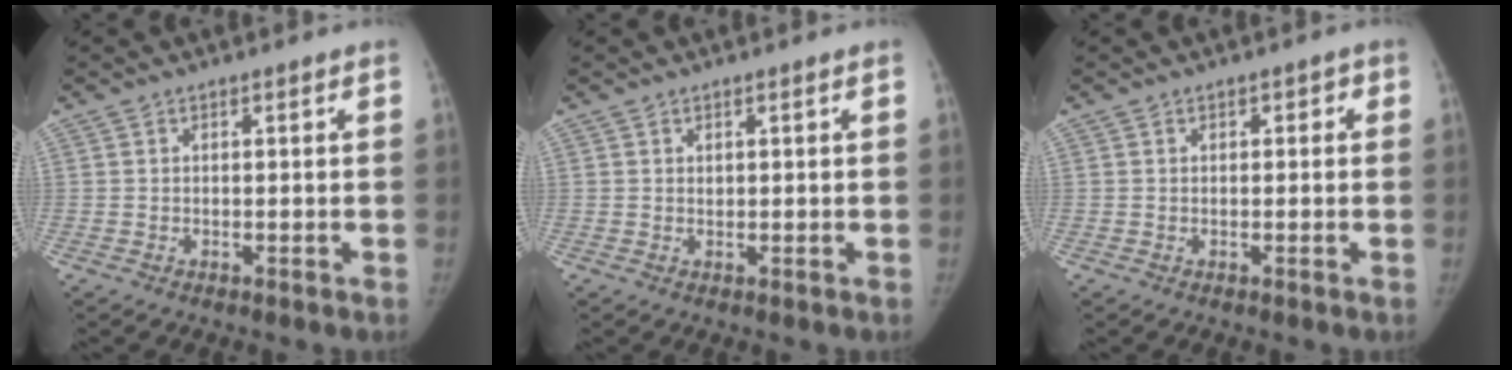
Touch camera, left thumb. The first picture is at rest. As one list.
[{"total": 0.6, "force": [0.3, 0.4, 0.3], "torque": [0.001, 0.000, 0.004]}, {"total": 1.1, "force": [0.2, 0.9, 0.6], "torque": [0.007, 0.005, -0.002]}]